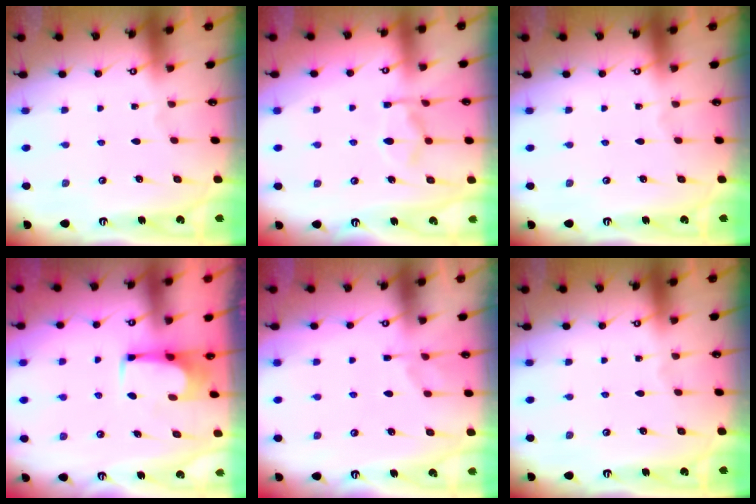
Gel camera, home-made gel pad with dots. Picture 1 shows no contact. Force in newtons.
{"total": 9.9, "press": 9.8, "slide": 1.2}
{"total": 0.0}
{"total": 3.6, "press": 3.6, "slide": 0.3}
{"total": 5.4, "press": 5.2, "slide": 1.4}
{"total": 0.0}